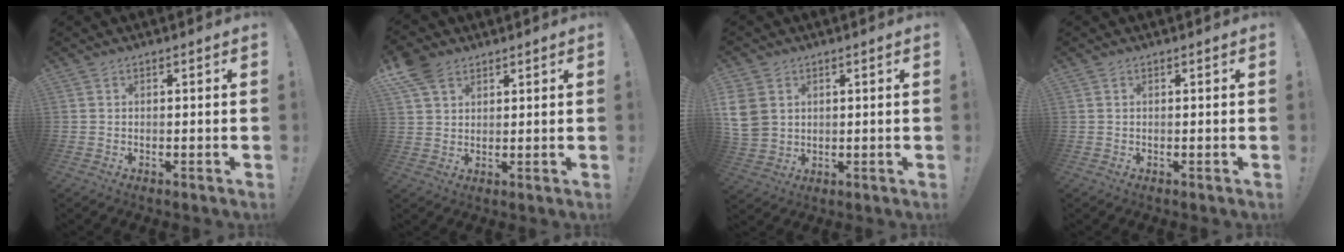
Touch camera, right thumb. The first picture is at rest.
{"total": 7.1, "force": [4.4, 4.6, 3.2], "torque": [-0.061, -0.012, 0.088]}
{"total": 8.1, "force": [2.2, 6.4, 4.4], "torque": [-0.106, -0.004, 0.048]}
{"total": 0.0}